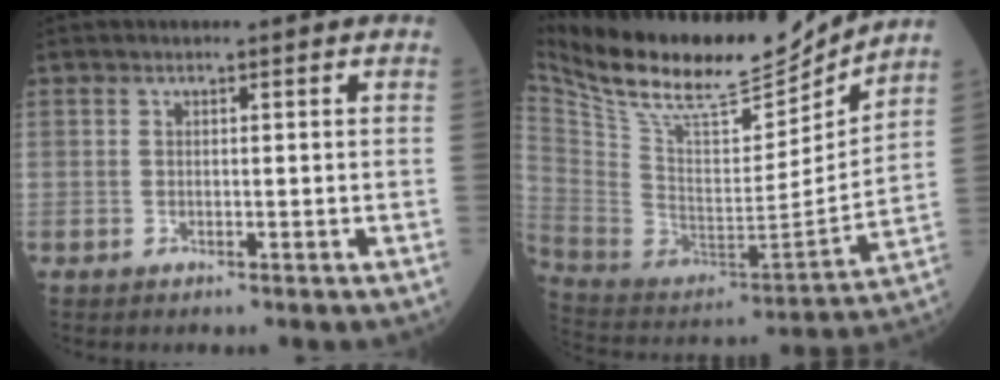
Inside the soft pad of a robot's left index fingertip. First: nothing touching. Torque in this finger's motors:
{"motor_torque": [0.87, -1.27, 0.11, 0.02]}